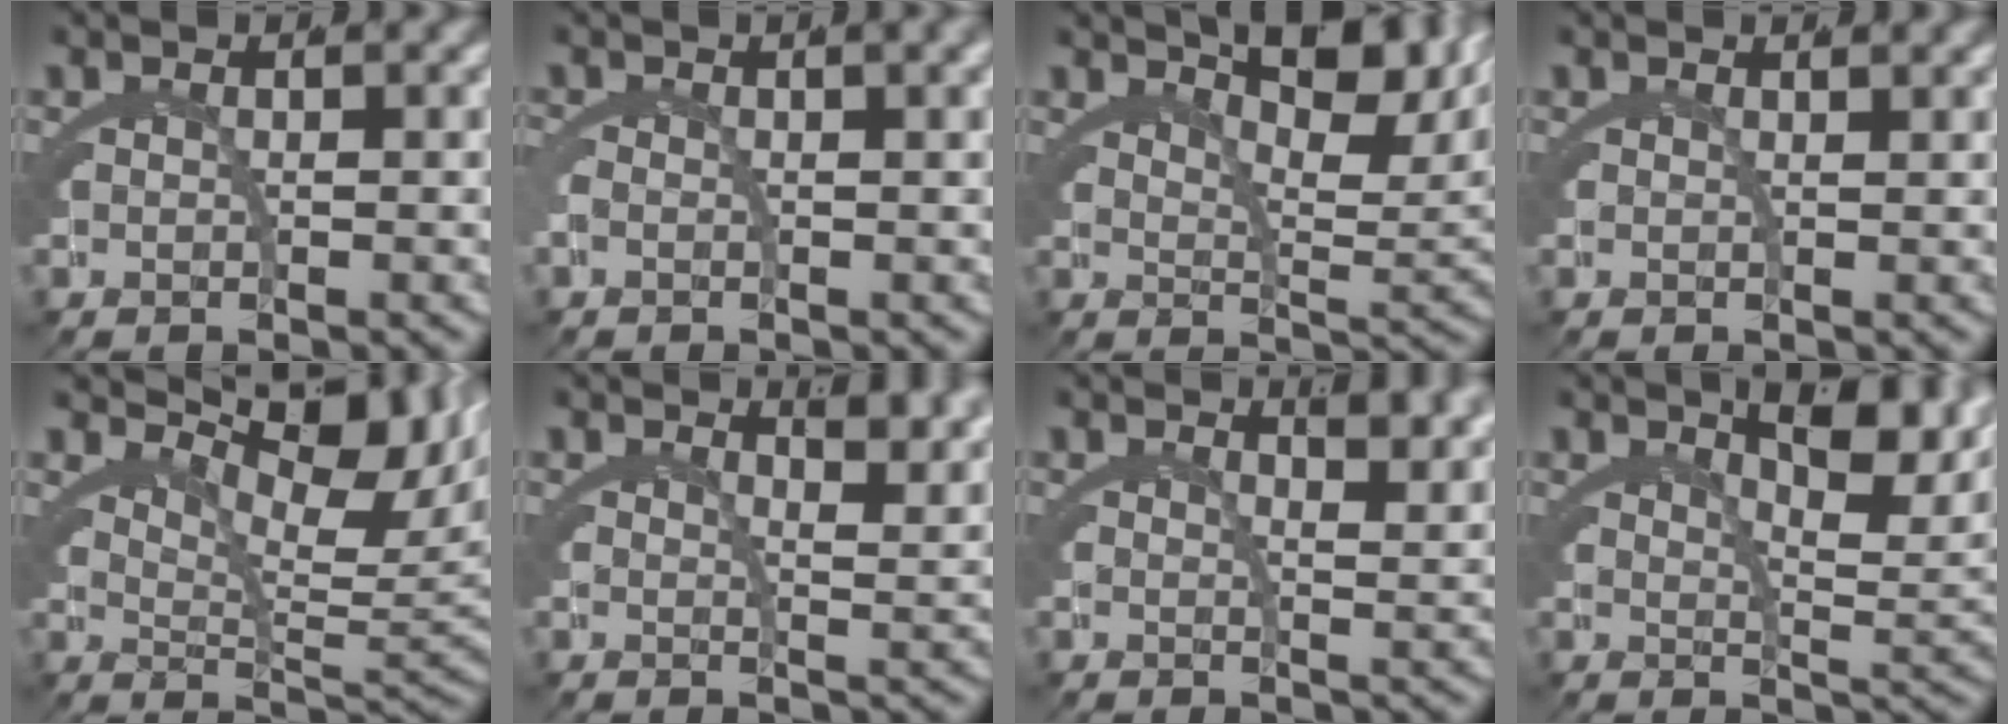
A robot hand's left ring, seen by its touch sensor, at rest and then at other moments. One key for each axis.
{"total": 1.3, "fx": 0.3, "fy": -0.1, "fz": 1.3, "tx": -0.023, "ty": 0.005, "tz": 0.004}
{"total": 9.6, "fx": 6.9, "fy": 2.1, "fz": 6.4, "tx": -0.061, "ty": 0.020, "tz": 0.099}
{"total": 0.7, "fx": 0.7, "fy": 0.0, "fz": 0.1, "tx": -0.001, "ty": -0.002, "tz": 0.011}
{"total": 7.9, "fx": 4.3, "fy": 1.9, "fz": 6.3, "tx": -0.080, "ty": 0.003, "tz": 0.074}
{"total": 3.5, "fx": 2.9, "fy": 0.0, "fz": 2.0, "tx": -0.021, "ty": -0.007, "tz": 0.044}
{"total": 3.0, "fx": 2.4, "fy": -0.1, "fz": 1.7, "tx": -0.017, "ty": -0.007, "tz": 0.038}
{"total": 7.3, "fx": 4.9, "fy": 0.8, "fz": 5.4, "tx": -0.048, "ty": 0.016, "tz": 0.070}